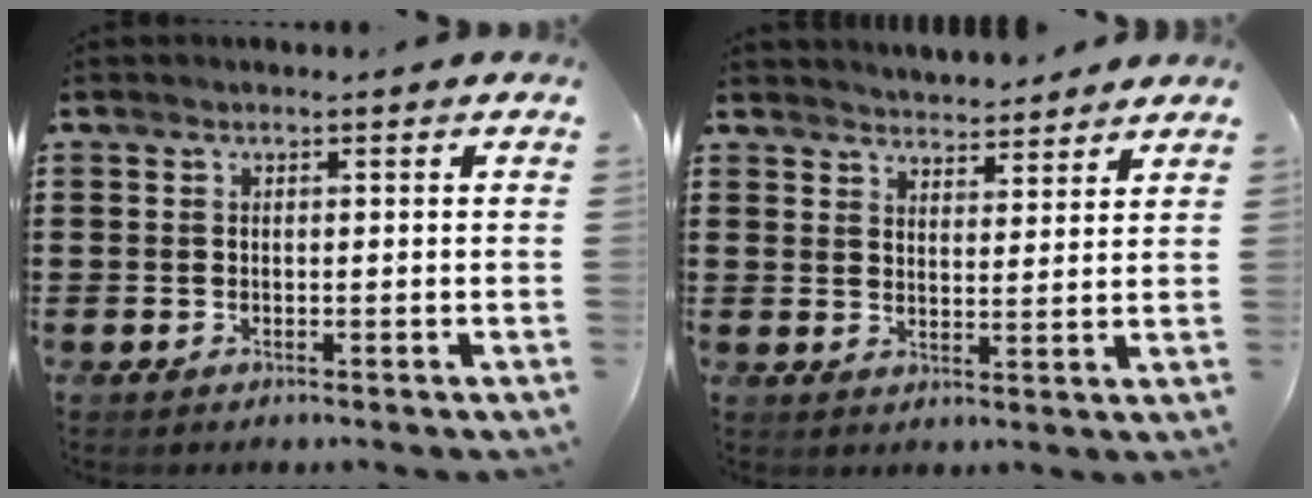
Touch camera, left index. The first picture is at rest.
{"total": 3.6, "force": [3.6, 0.1, -0.1], "torque": [-0.010, -0.016, 0.066]}